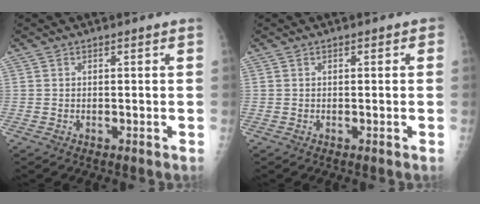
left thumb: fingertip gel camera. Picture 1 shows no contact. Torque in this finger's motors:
{"motor_torque": [0.12, 0.44, -0.10, -0.30, 0.03]}